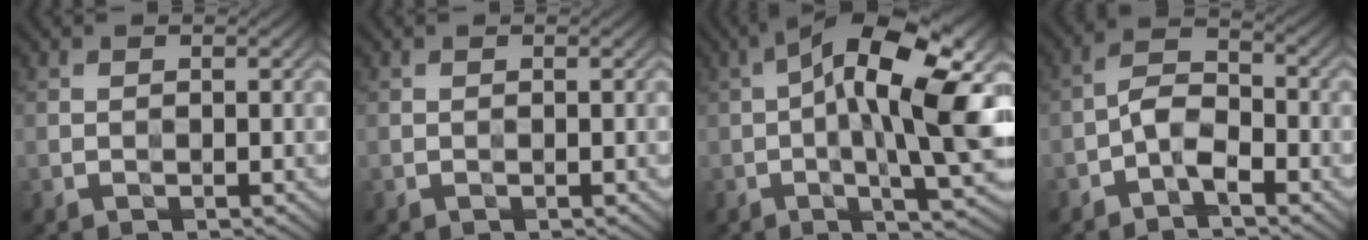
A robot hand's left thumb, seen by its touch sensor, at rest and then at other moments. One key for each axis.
{"total": 0.0}
{"total": 15.9, "fx": 0.6, "fy": 5.1, "fz": 15.0, "tx": -0.245, "ty": 0.029, "tz": 0.002}
{"total": 4.4, "fx": -2.4, "fy": 1.8, "fz": 3.2, "tx": -0.058, "ty": 0.014, "tz": -0.056}